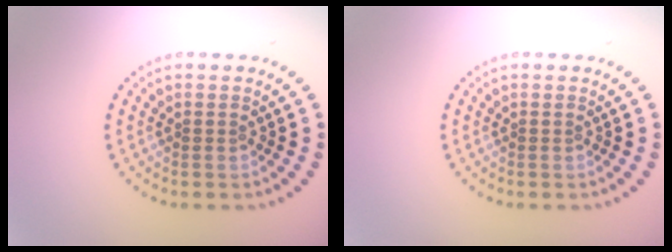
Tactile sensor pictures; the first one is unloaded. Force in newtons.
{"total": 0.0}